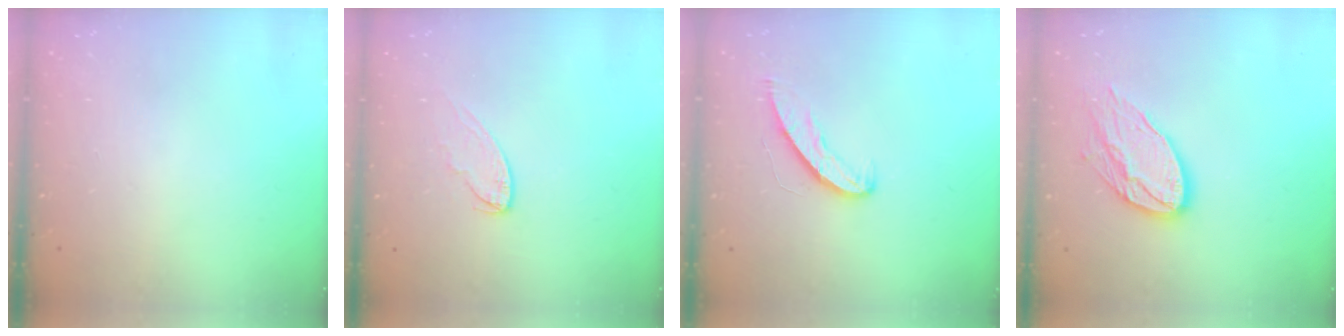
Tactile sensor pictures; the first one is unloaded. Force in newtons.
{"total": 5.9, "press": 5.9, "slide": 0.2}
{"total": 6.8, "press": 6.8, "slide": 0.5}
{"total": 13.5, "press": 13.5, "slide": 1.0}